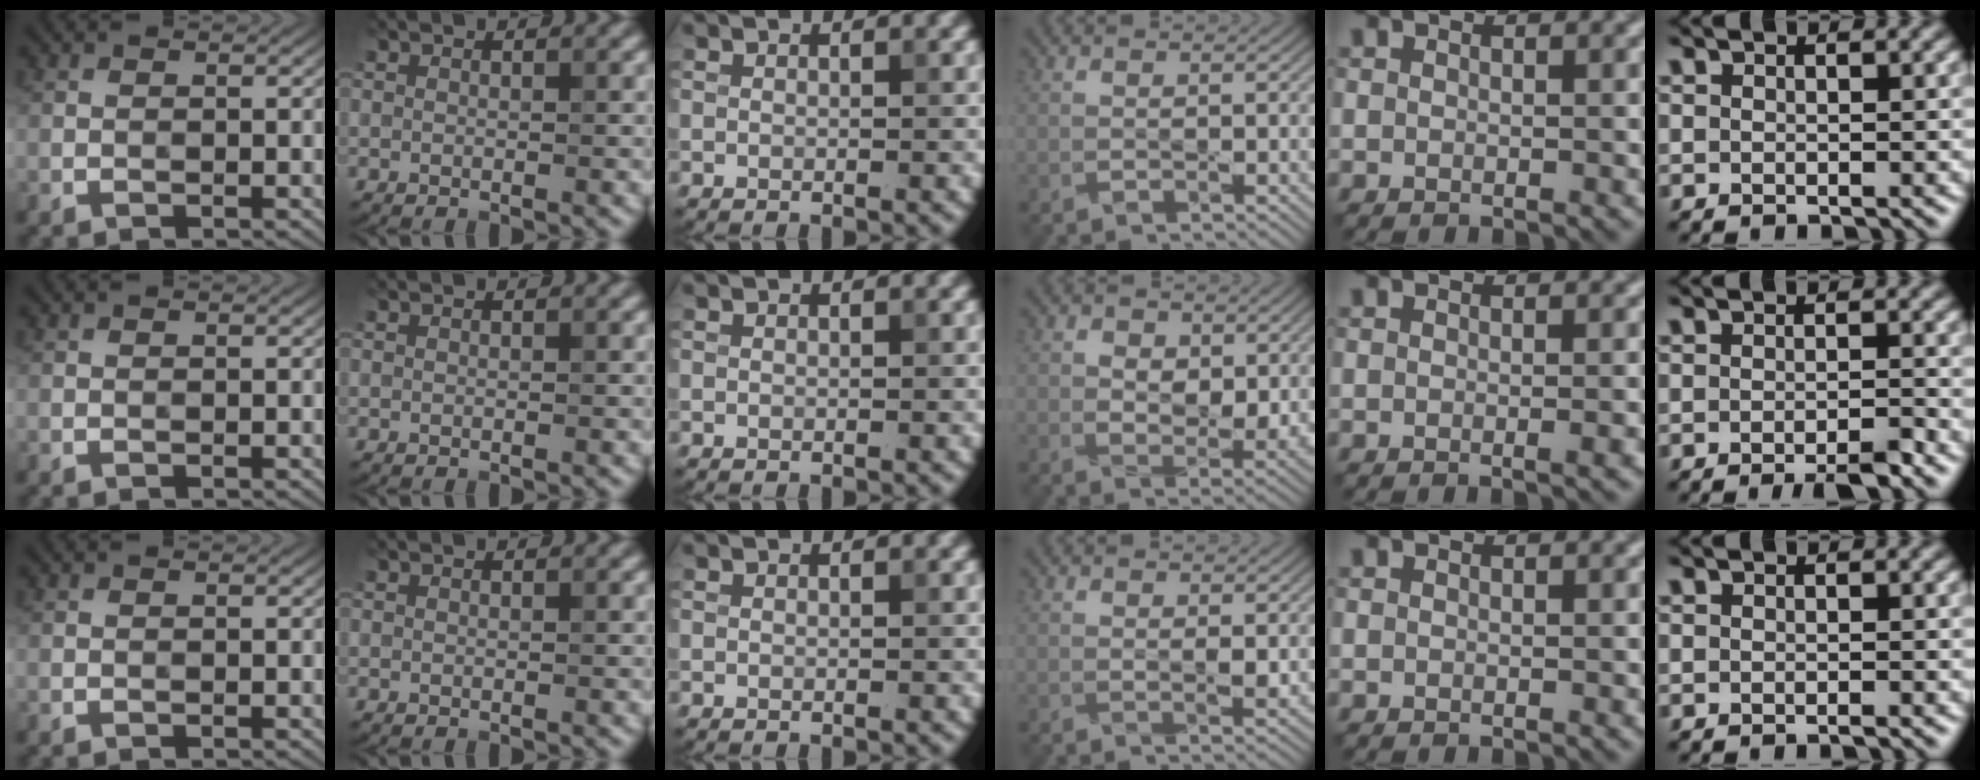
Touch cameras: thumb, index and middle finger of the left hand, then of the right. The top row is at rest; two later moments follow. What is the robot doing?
{"motion": "squeeze", "object": "air blower"}